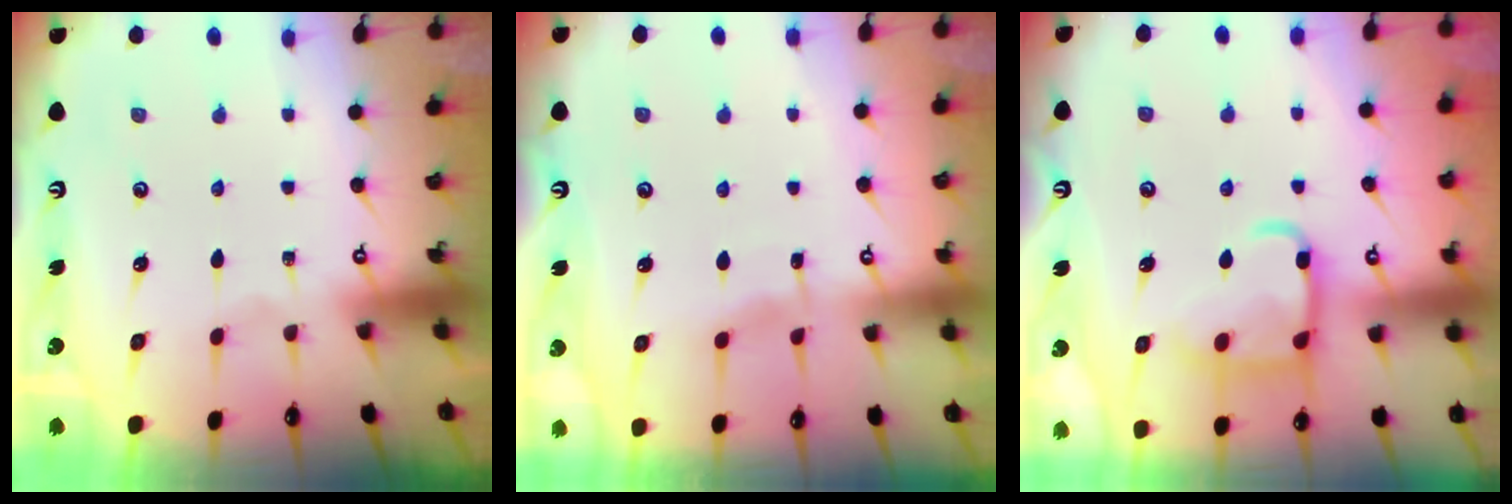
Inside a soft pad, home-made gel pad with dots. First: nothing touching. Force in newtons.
{"total": 4.9, "press": 4.8, "slide": 0.5}
{"total": 14.4, "press": 14.4, "slide": 1.2}